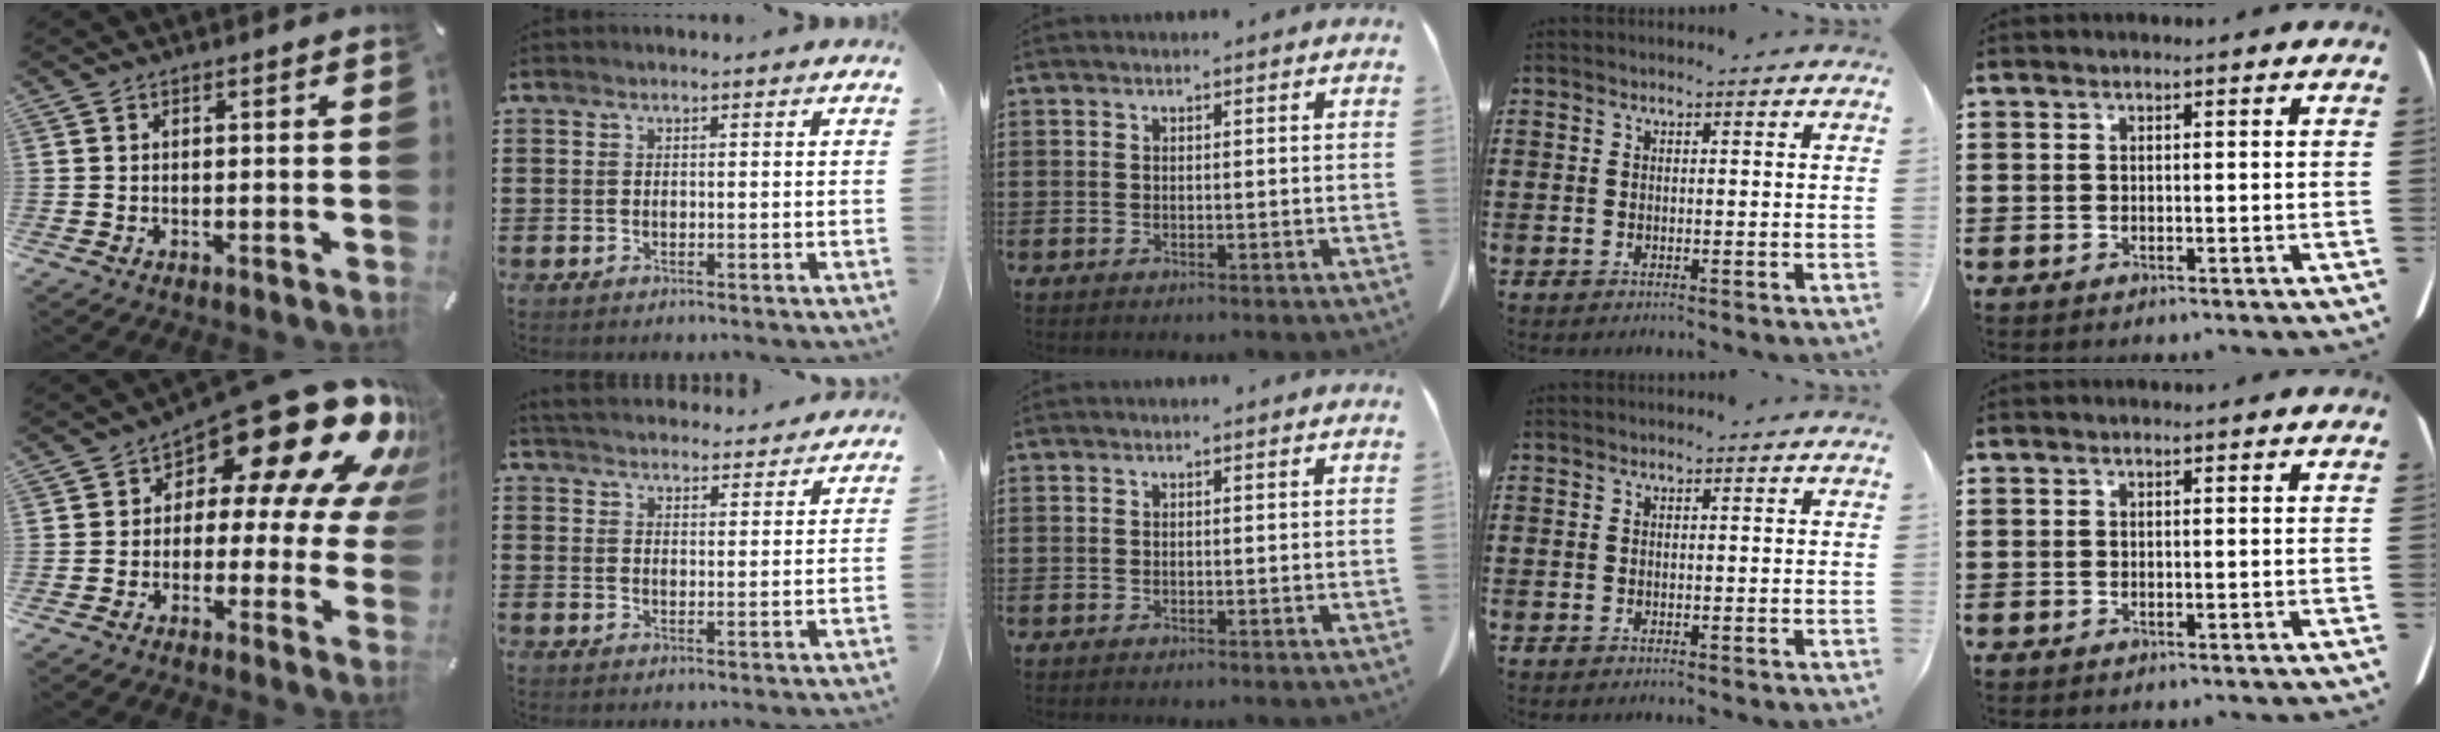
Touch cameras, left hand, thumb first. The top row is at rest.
{"thumb": {"total": 20.7, "force": [11.5, 9.1, 14.7], "torque": [-0.198, -0.089, 0.187]}, "index": {"total": 4.2, "force": [4.2, 0.2, 0.2], "torque": [-0.021, -0.022, 0.074]}}